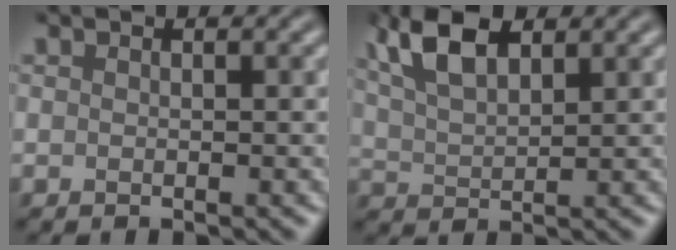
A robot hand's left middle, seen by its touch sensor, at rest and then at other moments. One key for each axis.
{"total": 6.3, "fx": 3.4, "fy": 2.9, "fz": 4.4, "tx": -0.105, "ty": 0.013, "tz": 0.065}